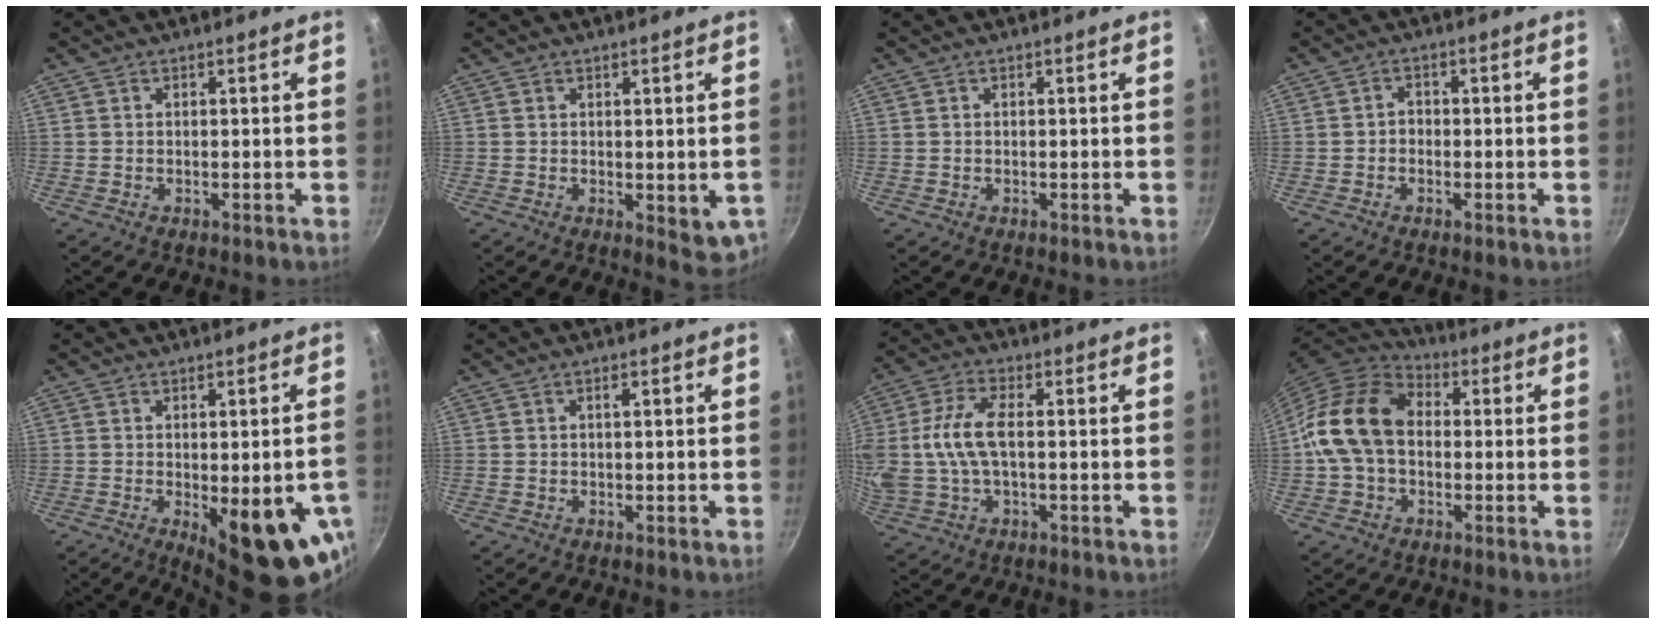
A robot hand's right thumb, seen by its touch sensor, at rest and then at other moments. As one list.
[{"total": 5.0, "force": [0.0, 2.4, 4.4], "torque": [-0.047, -0.006, 0.006]}, {"total": 0.0}, {"total": 1.7, "force": [-0.5, 1.4, 0.8], "torque": [-0.006, 0.009, -0.011]}, {"total": 15.7, "force": [-4.4, 5.8, 13.9], "torque": [-0.146, -0.010, -0.042]}, {"total": 1.0, "force": [0.2, 0.4, 0.8], "torque": [-0.012, 0.004, 0.003]}, {"total": 11.4, "force": [0.3, 5.7, 9.9], "torque": [-0.211, 0.013, -0.003]}, {"total": 15.5, "force": [0.1, 11.4, 10.5], "torque": [-0.171, 0.034, -0.013]}]